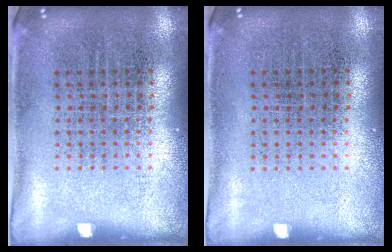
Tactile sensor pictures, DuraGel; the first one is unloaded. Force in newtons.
{"total": 0.0}